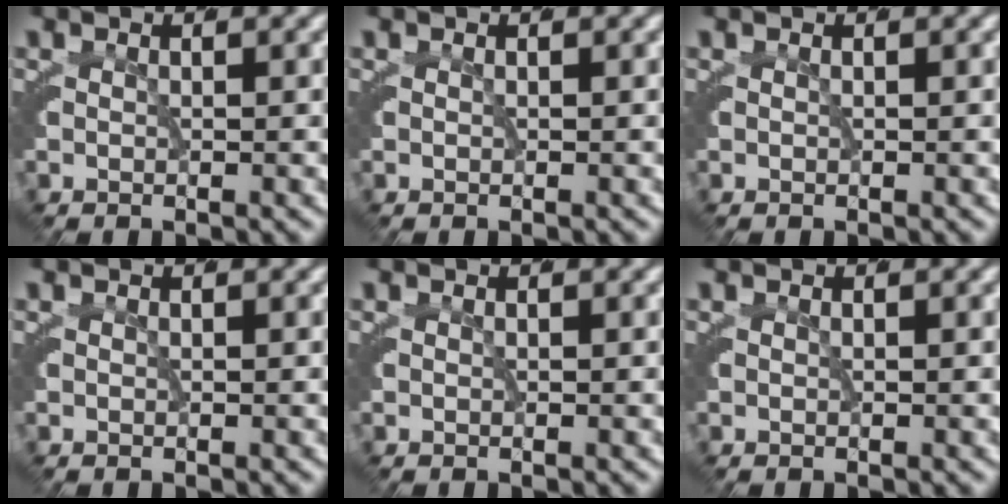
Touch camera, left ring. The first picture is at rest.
{"total": 0.0}
{"total": 0.0}
{"total": 0.0}
{"total": 0.0}
{"total": 0.0}